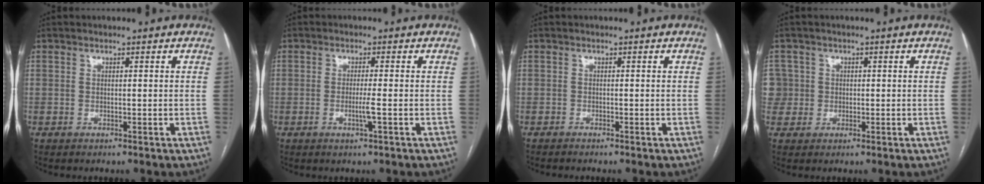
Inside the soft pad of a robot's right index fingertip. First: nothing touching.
{"total": 2.5, "force": [-0.9, -0.2, 2.4], "torque": [-0.047, -0.003, -0.017]}
{"total": 1.4, "force": [-1.3, 0.4, 0.4], "torque": [-0.009, -0.002, -0.017]}
{"total": 5.1, "force": [0.3, 5.1, -0.1], "torque": [0.002, 0.027, 0.010]}